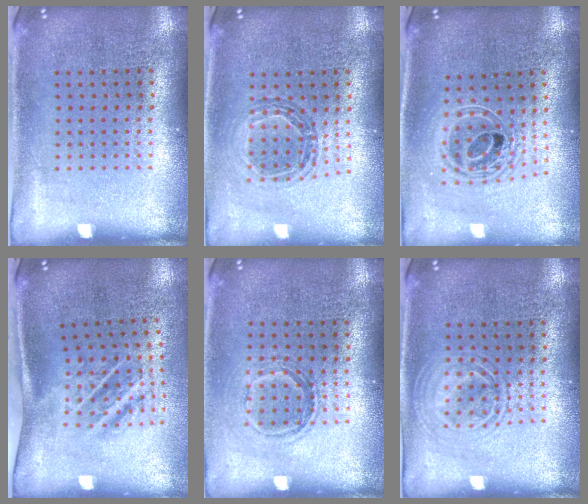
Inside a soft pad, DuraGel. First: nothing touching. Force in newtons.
{"total": 0.5, "press": 0.5, "slide": 0.0}
{"total": 2.0, "press": 1.6, "slide": 1.2}
{"total": 1.9, "press": 1.2, "slide": 1.5}
{"total": 1.2, "press": 1.0, "slide": 0.6}
{"total": 2.3, "press": 2.3, "slide": 0.3}